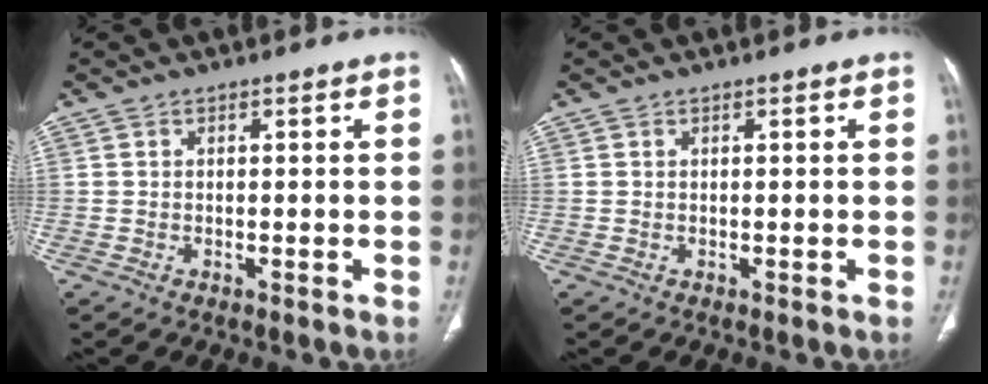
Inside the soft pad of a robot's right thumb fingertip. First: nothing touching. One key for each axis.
{"total": 0.0}